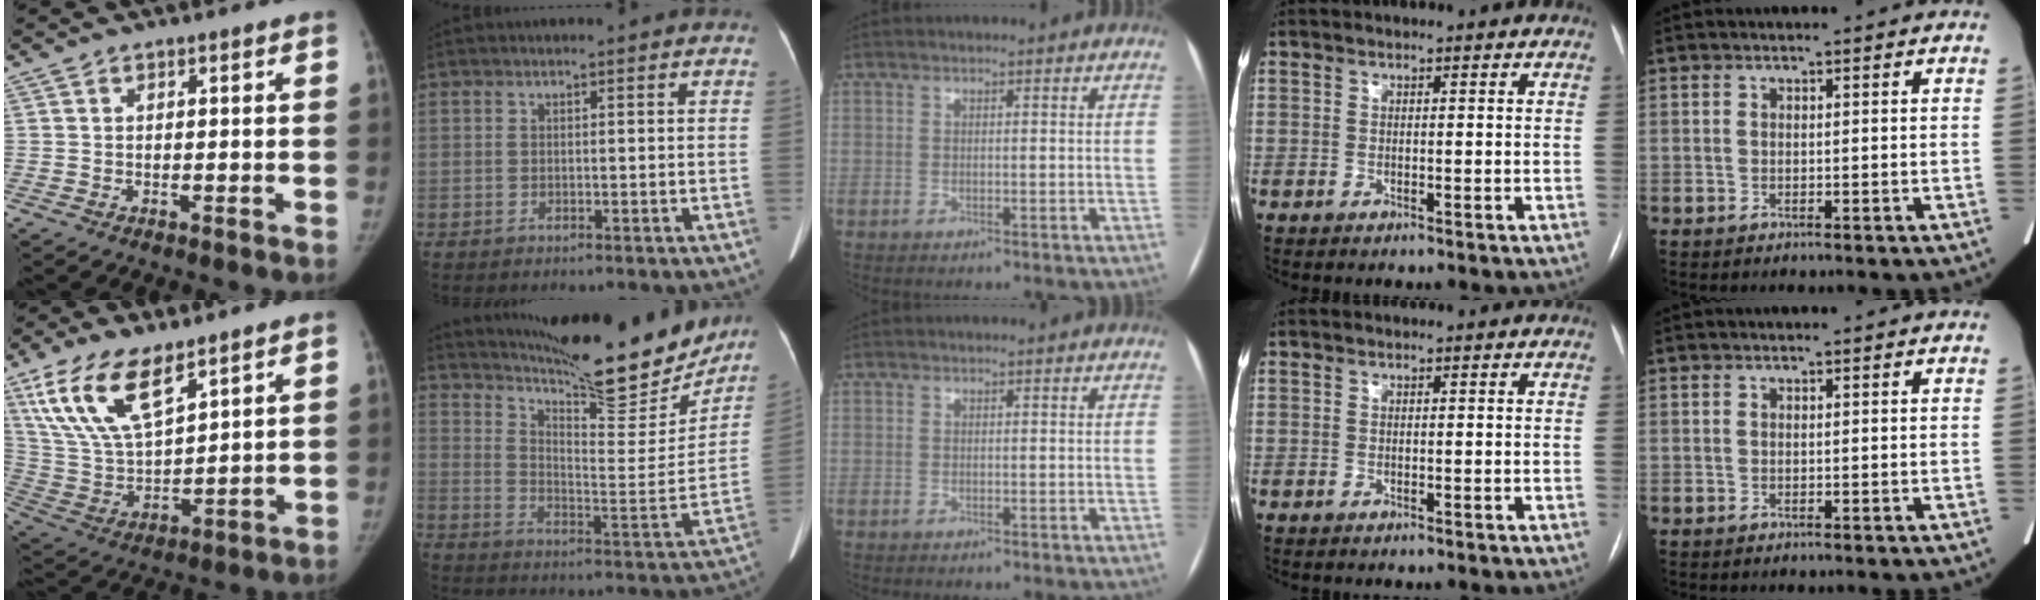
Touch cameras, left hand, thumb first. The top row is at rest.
{"thumb": {"total": 16.1, "force": [9.7, 6.8, 11.0], "torque": [-0.202, -0.035, 0.198]}, "index": {"total": 22.3, "force": [19.8, 3.7, 9.7], "torque": [-0.154, -0.042, 0.278]}}